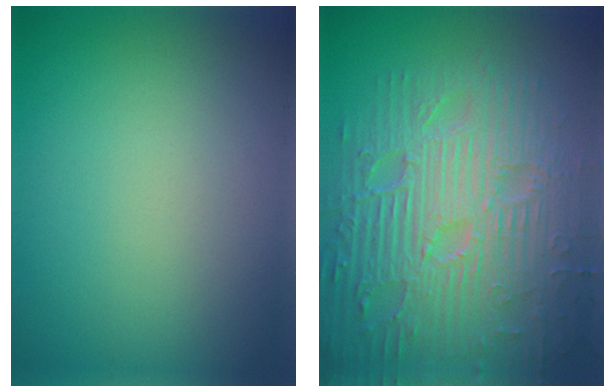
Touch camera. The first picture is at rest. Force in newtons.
{"total": 11.3, "press": 7.4, "slide": 8.6}